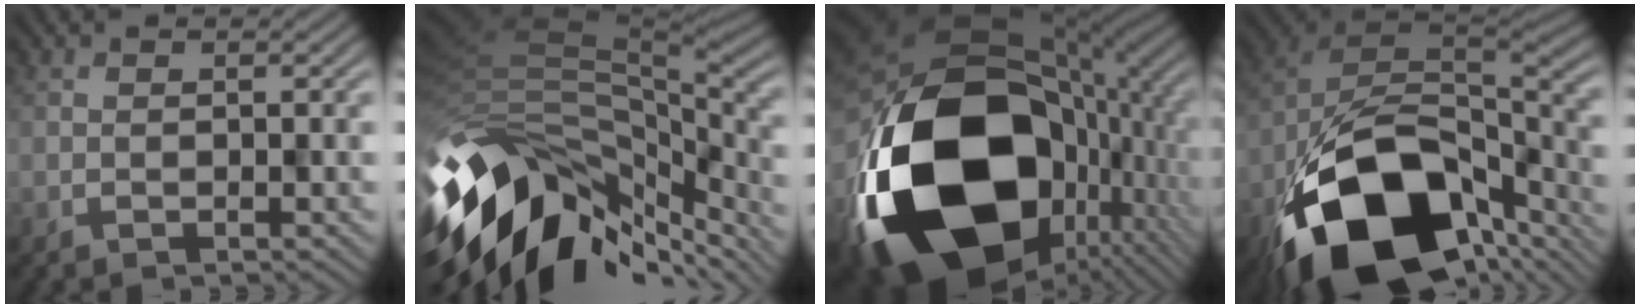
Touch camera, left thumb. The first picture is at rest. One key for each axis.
{"total": 14.8, "fx": -7.5, "fy": 9.0, "fz": 9.0, "tx": -0.200, "ty": -0.026, "tz": -0.126}
{"total": 22.3, "fx": -5.2, "fy": 14.9, "fz": 15.7, "tx": -0.359, "ty": -0.087, "tz": -0.047}
{"total": 18.2, "fx": -9.3, "fy": 11.2, "fz": 10.9, "tx": -0.228, "ty": -0.049, "tz": -0.132}